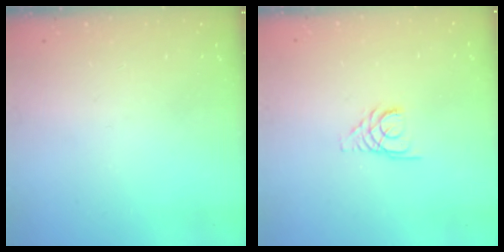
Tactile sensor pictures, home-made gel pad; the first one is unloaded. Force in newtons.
{"total": 3.2, "press": 3.1, "slide": 0.2}